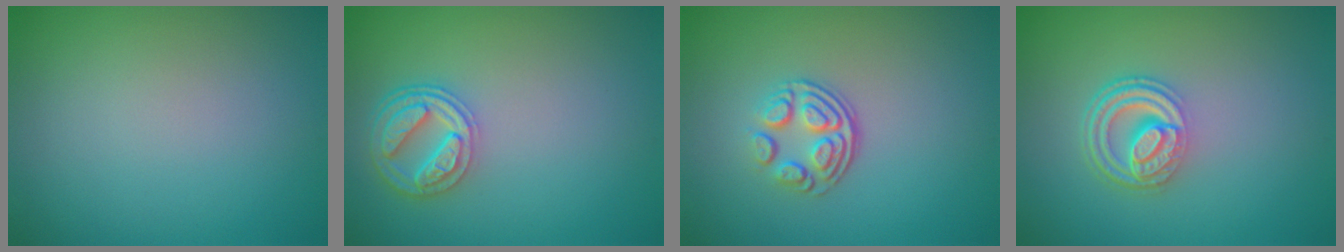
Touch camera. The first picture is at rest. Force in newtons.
{"total": 4.3, "press": 3.6, "slide": 2.3}
{"total": 3.6, "press": 2.4, "slide": 2.6}
{"total": 4.3, "press": 3.1, "slide": 3.0}